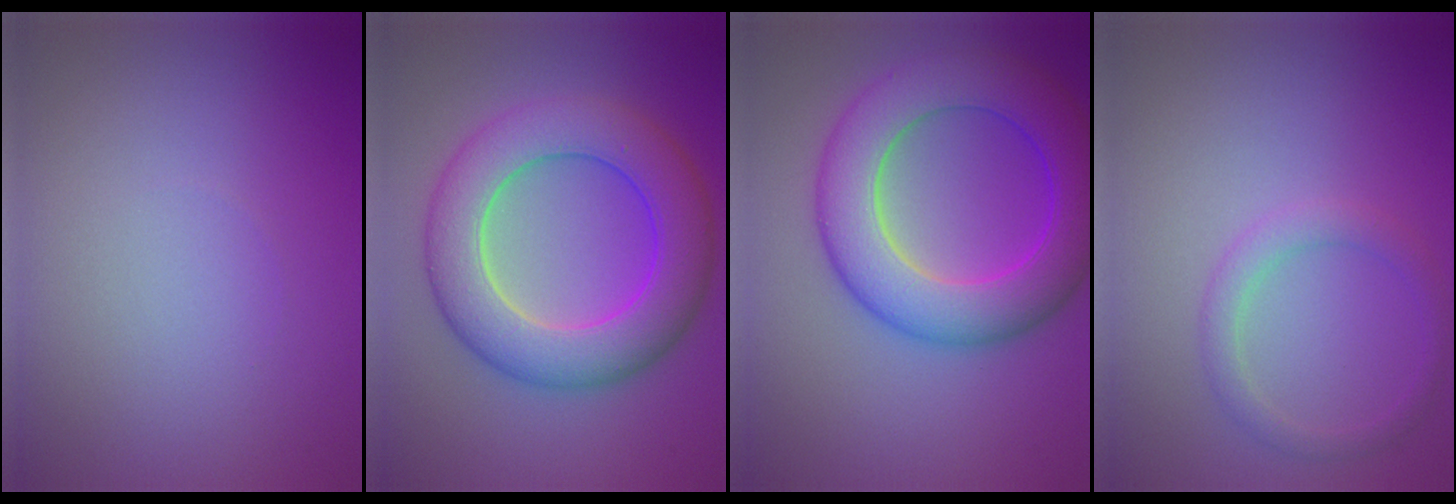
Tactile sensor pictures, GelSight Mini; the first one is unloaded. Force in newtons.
{"total": 8.9, "press": 8.9, "slide": 0.2}
{"total": 9.1, "press": 9.1, "slide": 0.0}
{"total": 2.0, "press": 2.0, "slide": 0.1}